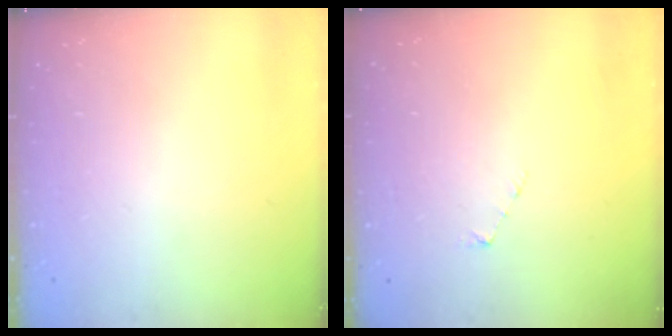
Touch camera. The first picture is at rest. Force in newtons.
{"total": 2.5, "press": 2.5, "slide": 0.2}